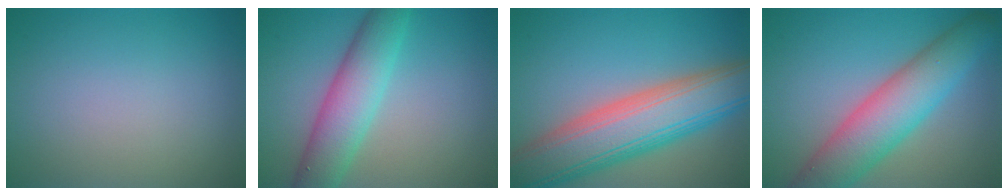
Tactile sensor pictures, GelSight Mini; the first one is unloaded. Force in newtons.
{"total": 6.1, "press": 6.1, "slide": 0.4}
{"total": 10.8, "press": 10.7, "slide": 0.7}
{"total": 8.0, "press": 8.0, "slide": 0.5}